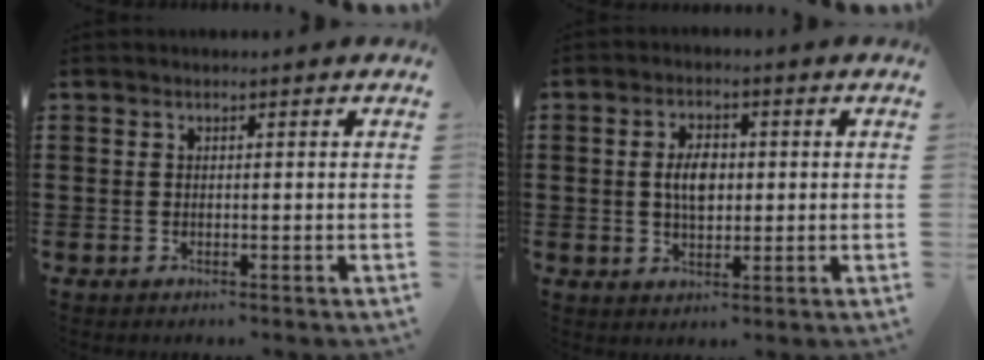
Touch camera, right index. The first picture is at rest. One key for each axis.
{"total": 4.7, "fx": 0.2, "fy": 2.6, "fz": 3.9, "tx": -0.063, "ty": 0.003, "tz": -0.002}